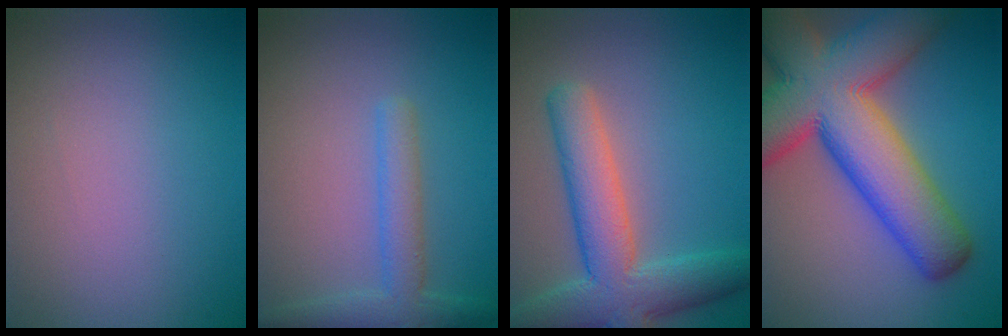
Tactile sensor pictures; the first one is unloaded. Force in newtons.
{"total": 3.0, "press": 3.0, "slide": 0.1}
{"total": 7.1, "press": 7.1, "slide": 0.5}
{"total": 14.5, "press": 14.4, "slide": 0.8}